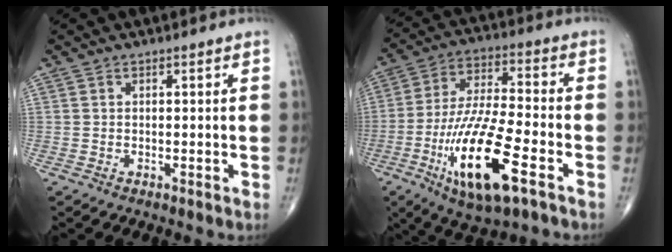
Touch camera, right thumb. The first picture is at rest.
{"total": 19.1, "force": [-7.7, 5.2, 16.7], "torque": [-0.334, 0.017, -0.131]}